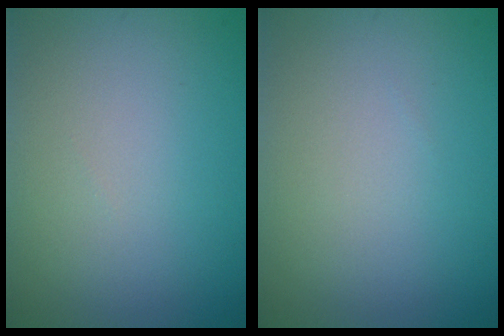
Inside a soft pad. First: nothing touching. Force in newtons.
{"total": 0.0}